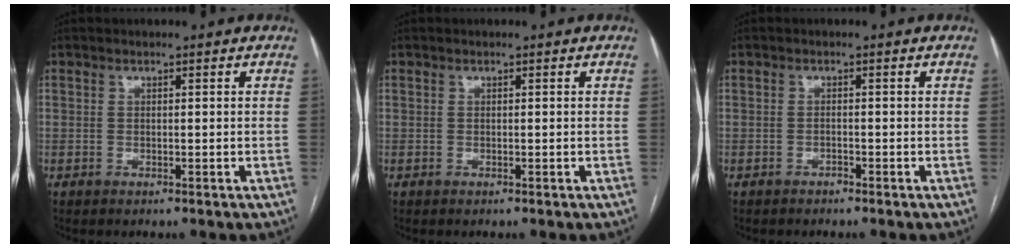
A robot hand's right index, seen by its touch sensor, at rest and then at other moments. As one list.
[{"total": 0.0}, {"total": 0.8, "force": [-0.8, 0.2, 0.2], "torque": [-0.002, 0.000, -0.015]}]